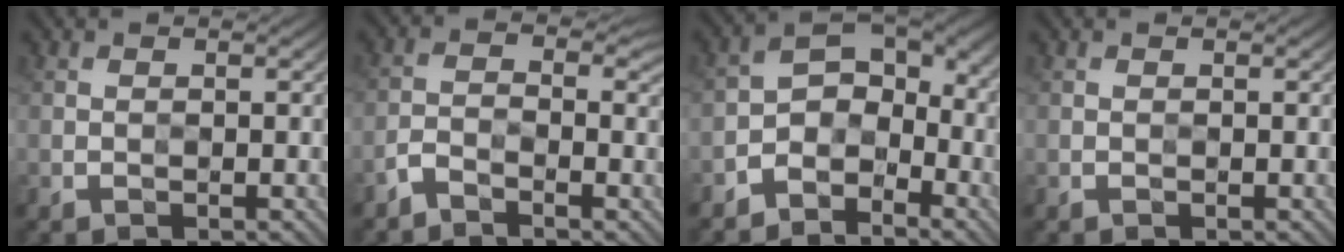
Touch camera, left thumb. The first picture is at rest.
{"total": 2.5, "force": [-2.2, 0.8, 0.9], "torque": [-0.022, -0.003, -0.056]}
{"total": 6.4, "force": [-4.0, 3.6, 3.4], "torque": [-0.043, -0.002, -0.091]}
{"total": 0.0}